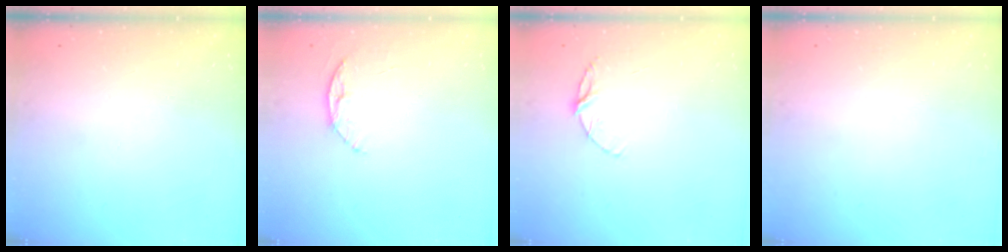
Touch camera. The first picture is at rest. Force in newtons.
{"total": 5.6, "press": 5.6, "slide": 0.6}
{"total": 6.0, "press": 6.0, "slide": 0.6}
{"total": 0.0}